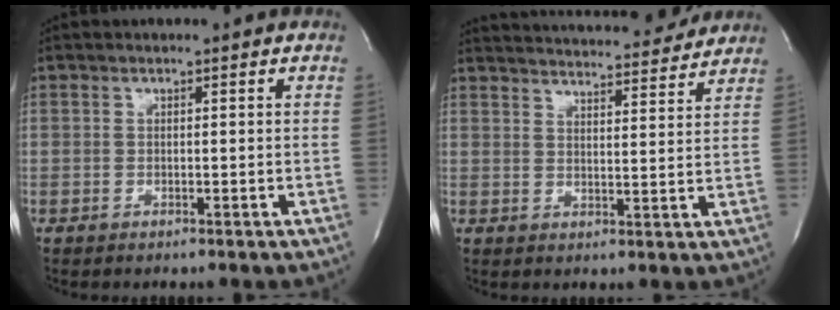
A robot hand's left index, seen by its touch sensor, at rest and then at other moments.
{"total": 19.2, "force": [18.2, 1.9, 5.6], "torque": [-0.088, -0.003, 0.240]}